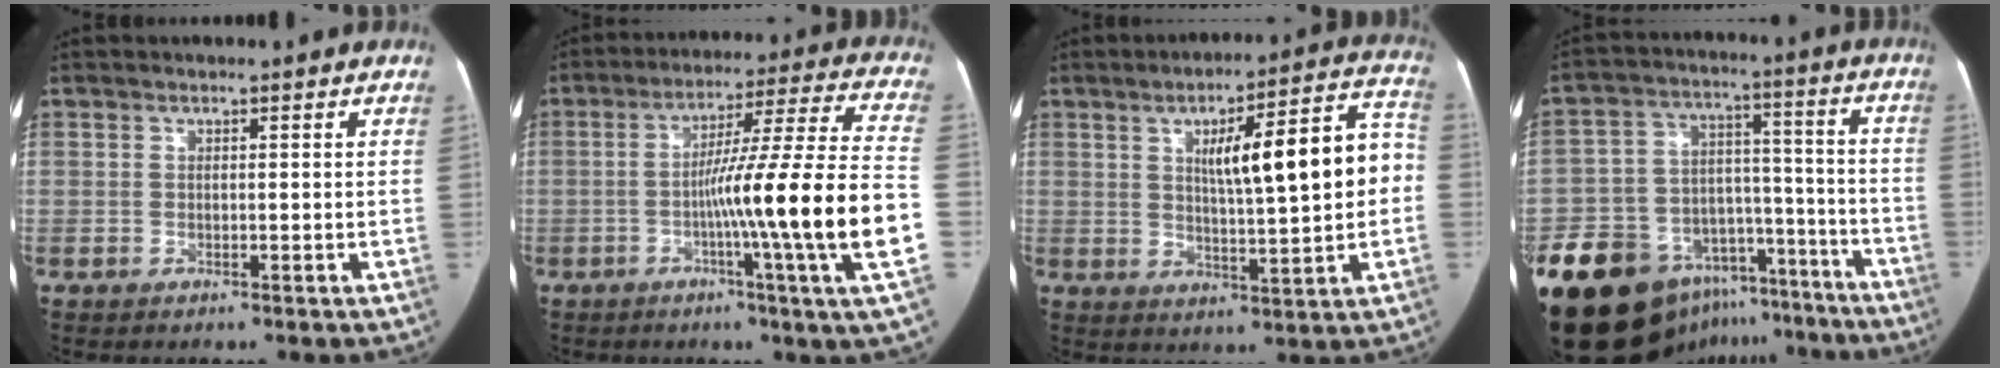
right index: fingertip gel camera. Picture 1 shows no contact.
{"total": 19.5, "force": [-4.7, -2.4, 18.8], "torque": [-0.269, 0.001, -0.082]}
{"total": 15.2, "force": [1.6, 2.5, 14.9], "torque": [-0.205, 0.040, 0.027]}
{"total": 23.3, "force": [-16.8, 13.8, 8.4], "torque": [-0.138, 0.066, -0.237]}